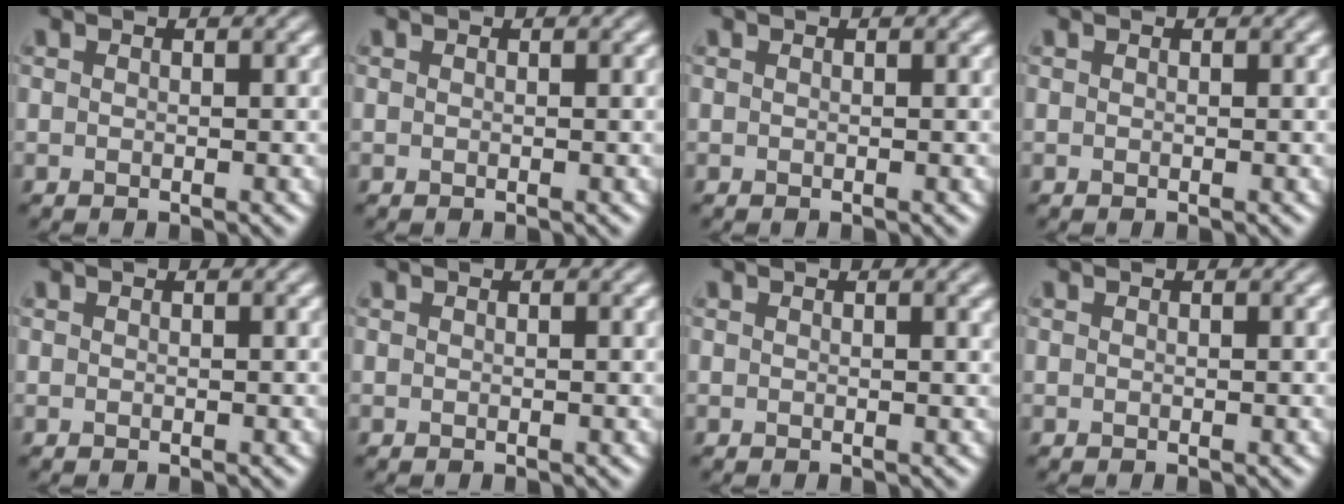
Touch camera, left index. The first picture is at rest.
{"total": 0.0}
{"total": 0.0}
{"total": 0.0}
{"total": 0.0}
{"total": 0.0}
{"total": 1.0, "force": [0.5, 0.3, 0.8], "torque": [-0.006, 0.005, 0.008]}
{"total": 0.0}